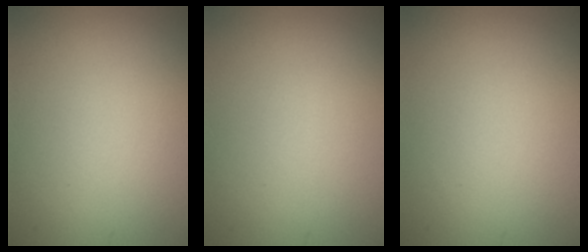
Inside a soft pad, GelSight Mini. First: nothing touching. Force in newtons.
{"total": 0.0}
{"total": 0.0}